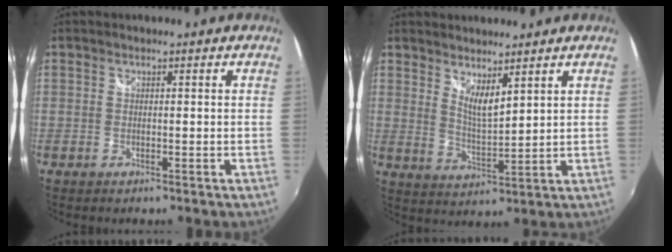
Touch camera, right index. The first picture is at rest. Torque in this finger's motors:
{"motor_torque": [0.03, 0.12, 0.00, 0.01]}